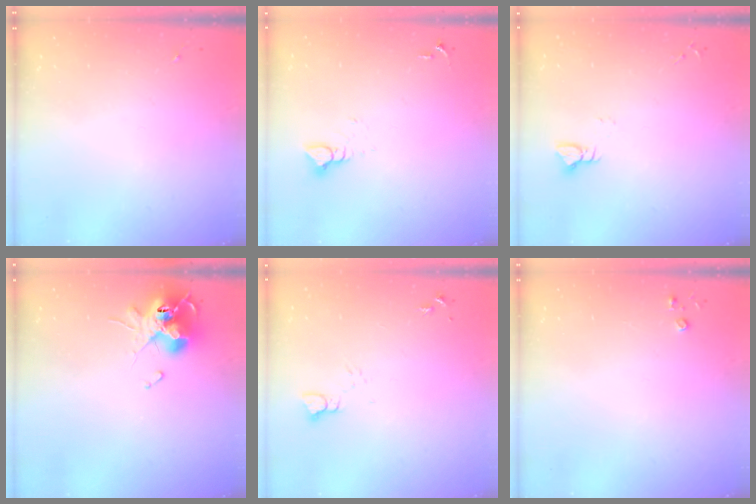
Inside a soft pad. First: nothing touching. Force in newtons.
{"total": 3.5, "press": 3.5, "slide": 0.2}
{"total": 3.0, "press": 3.0, "slide": 0.3}
{"total": 13.8, "press": 13.8, "slide": 1.5}
{"total": 3.5, "press": 3.5, "slide": 0.4}
{"total": 2.8, "press": 2.8, "slide": 0.3}